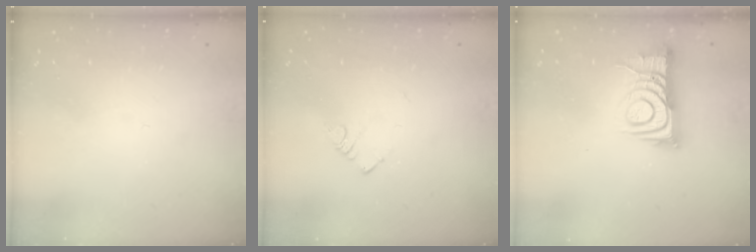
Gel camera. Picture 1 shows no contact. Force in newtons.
{"total": 2.7, "press": 2.7, "slide": 0.4}
{"total": 10.6, "press": 10.6, "slide": 1.0}